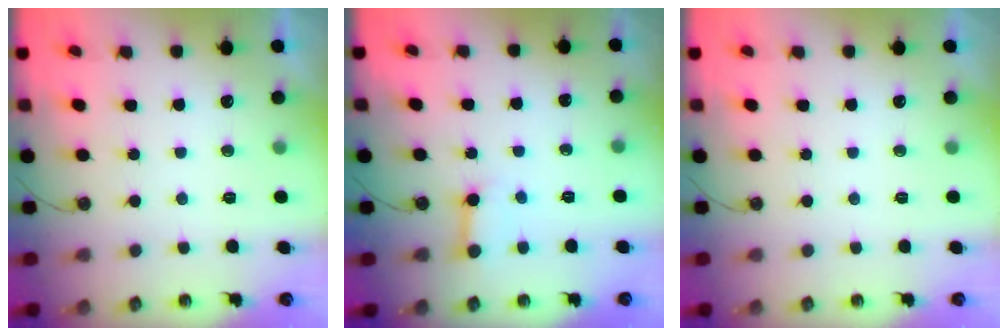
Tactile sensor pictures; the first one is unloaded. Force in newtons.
{"total": 5.2, "press": 5.1, "slide": 0.6}
{"total": 0.0}